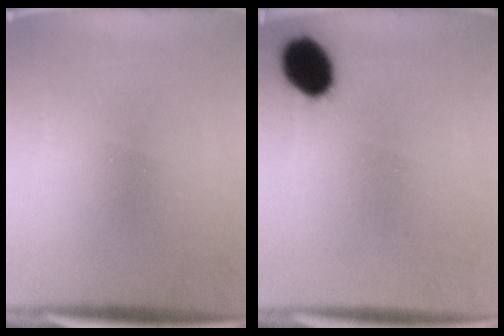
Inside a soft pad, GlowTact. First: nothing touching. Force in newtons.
{"total": 8.9}